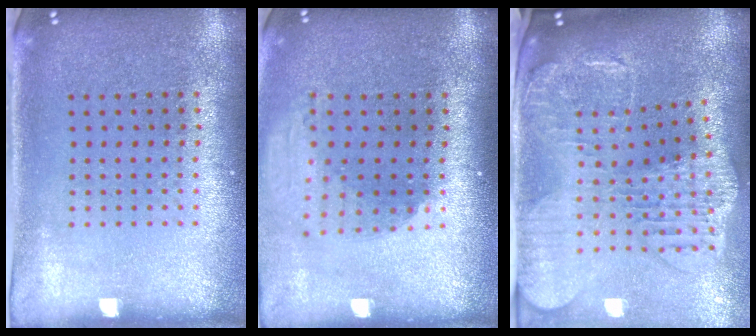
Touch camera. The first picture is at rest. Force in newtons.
{"total": 1.9, "press": 1.5, "slide": 1.2}
{"total": 3.0, "press": 2.5, "slide": 1.6}